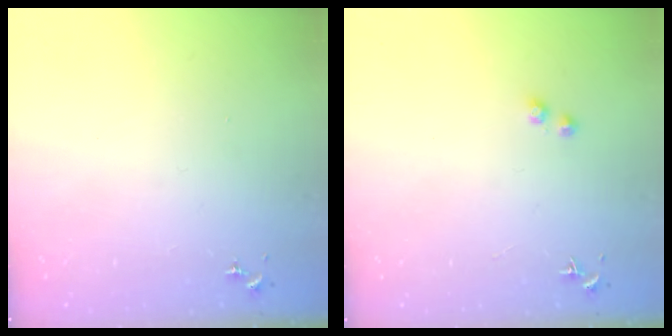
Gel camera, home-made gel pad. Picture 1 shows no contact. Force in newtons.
{"total": 2.7, "press": 2.6, "slide": 0.9}